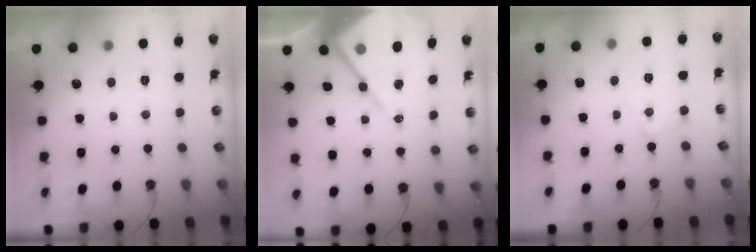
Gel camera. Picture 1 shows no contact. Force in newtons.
{"total": 12.8, "press": 12.8, "slide": 1.0}
{"total": 3.9, "press": 3.8, "slide": 0.6}